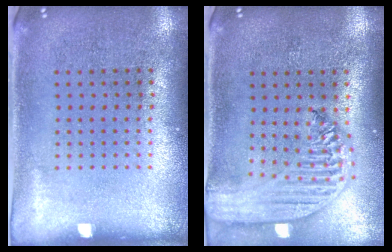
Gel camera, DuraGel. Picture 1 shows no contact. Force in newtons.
{"total": 2.8, "press": 2.2, "slide": 1.6}